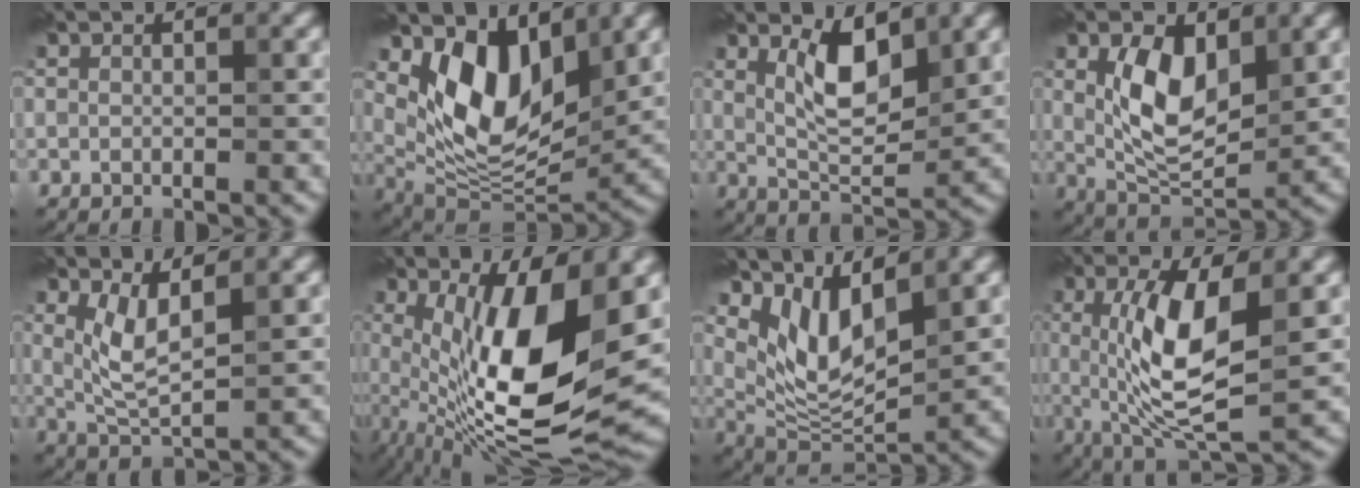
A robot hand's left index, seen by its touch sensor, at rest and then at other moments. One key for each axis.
{"total": 8.5, "fx": 3.6, "fy": 4.8, "fz": 6.1, "tx": -0.109, "ty": -0.026, "tz": 0.060}
{"total": 4.8, "fx": 2.1, "fy": 1.7, "fz": 4.0, "tx": -0.073, "ty": -0.002, "tz": 0.038}
{"total": 6.2, "fx": 1.6, "fy": 3.2, "fz": 5.1, "tx": -0.100, "ty": -0.002, "tz": 0.033}
{"total": 3.4, "fx": 1.4, "fy": 0.9, "fz": 2.9, "tx": -0.067, "ty": -0.007, "tz": 0.033}
{"total": 13.1, "fx": 1.0, "fy": 3.8, "fz": 12.5, "tx": -0.212, "ty": -0.013, "tz": 0.020}
{"total": 6.6, "fx": 3.7, "fy": 2.7, "fz": 4.7, "tx": -0.101, "ty": -0.017, "tz": 0.077}
{"total": 7.8, "fx": 0.9, "fy": 2.2, "fz": 7.4, "tx": -0.143, "ty": -0.010, "tz": 0.021}